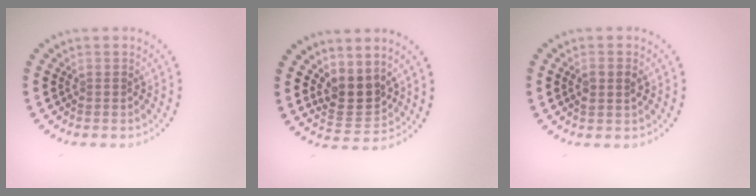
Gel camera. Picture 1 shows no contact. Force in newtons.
{"total": 3.1, "press": 2.6, "slide": 1.7}
{"total": 1.6, "press": 1.6, "slide": 0.4}